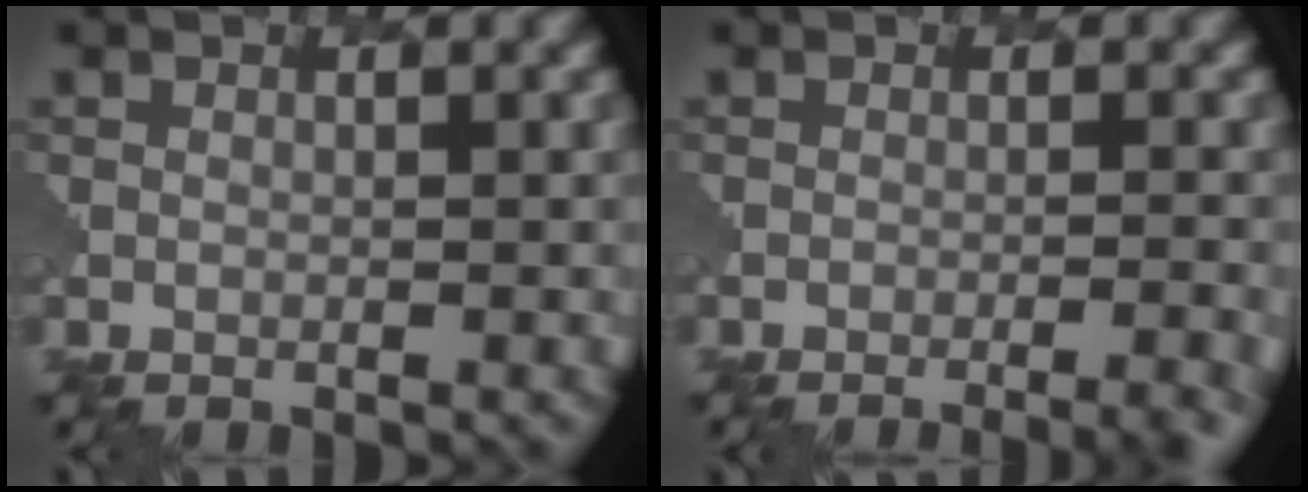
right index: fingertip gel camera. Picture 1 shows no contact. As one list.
[{"total": 4.4, "force": [-2.8, 1.4, 3.1], "torque": [-0.020, 0.008, -0.032]}]